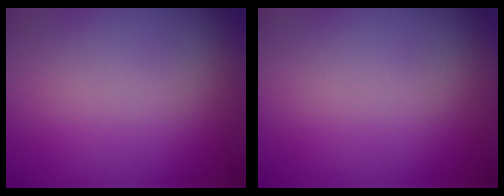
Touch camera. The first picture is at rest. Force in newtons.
{"total": 0.0}